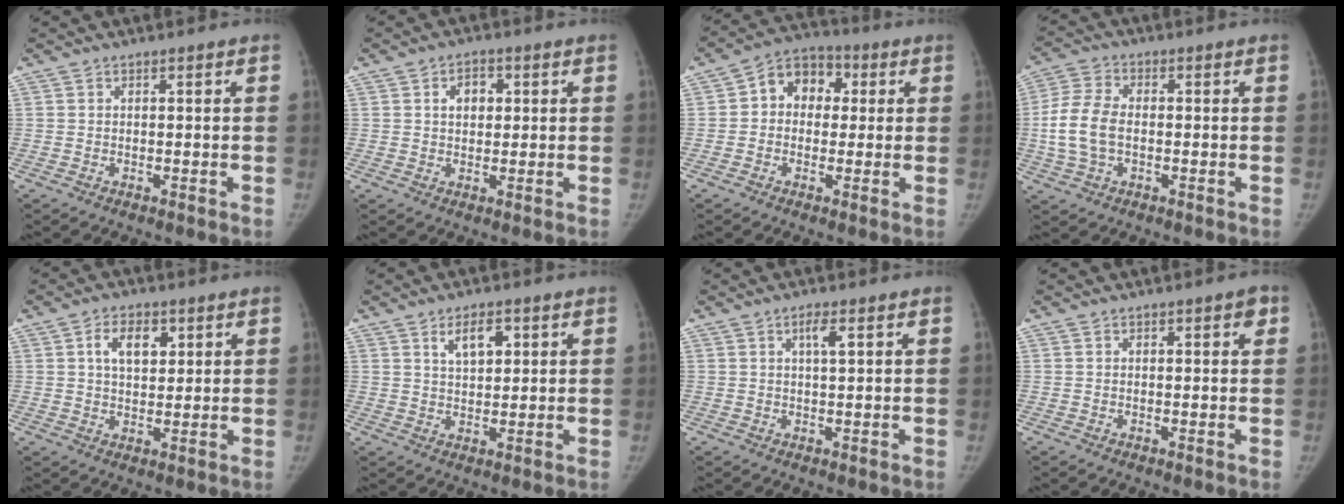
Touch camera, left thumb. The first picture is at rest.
{"total": 4.4, "force": [1.2, 3.2, 2.9], "torque": [-0.024, 0.003, 0.017]}
{"total": 9.2, "force": [1.4, 7.2, 5.5], "torque": [-0.048, 0.021, 0.005]}
{"total": 9.1, "force": [-1.0, 5.6, 7.1], "torque": [-0.154, 0.013, -0.025]}
{"total": 6.4, "force": [2.3, 4.0, 4.5], "torque": [-0.053, -0.005, 0.038]}
{"total": 5.3, "force": [2.4, 2.8, 3.8], "torque": [-0.051, -0.010, 0.042]}
{"total": 2.7, "force": [1.0, 0.6, 2.4], "torque": [-0.044, 0.001, 0.019]}
{"total": 1.6, "force": [0.6, 0.7, 1.3], "torque": [-0.007, 0.002, 0.005]}